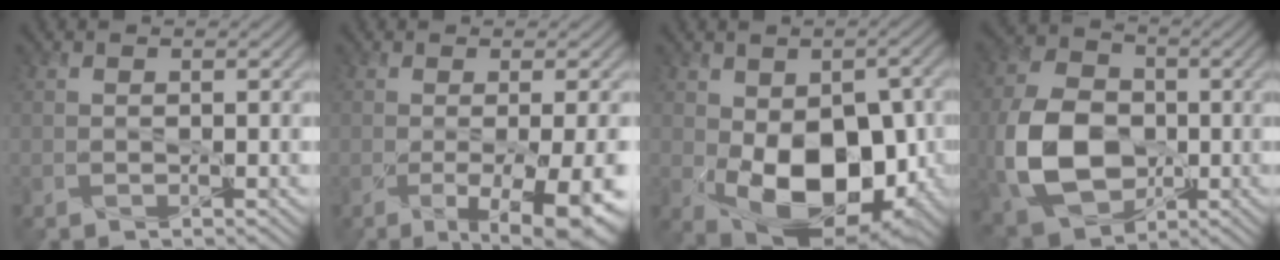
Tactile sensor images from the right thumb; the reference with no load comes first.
{"total": 8.4, "force": [-2.5, 2.3, 7.6], "torque": [-0.111, -0.023, -0.022]}
{"total": 13.8, "force": [-3.0, 8.4, 10.5], "torque": [-0.170, -0.035, -0.035]}
{"total": 12.6, "force": [-2.3, 9.2, 8.3], "torque": [-0.196, -0.008, -0.050]}